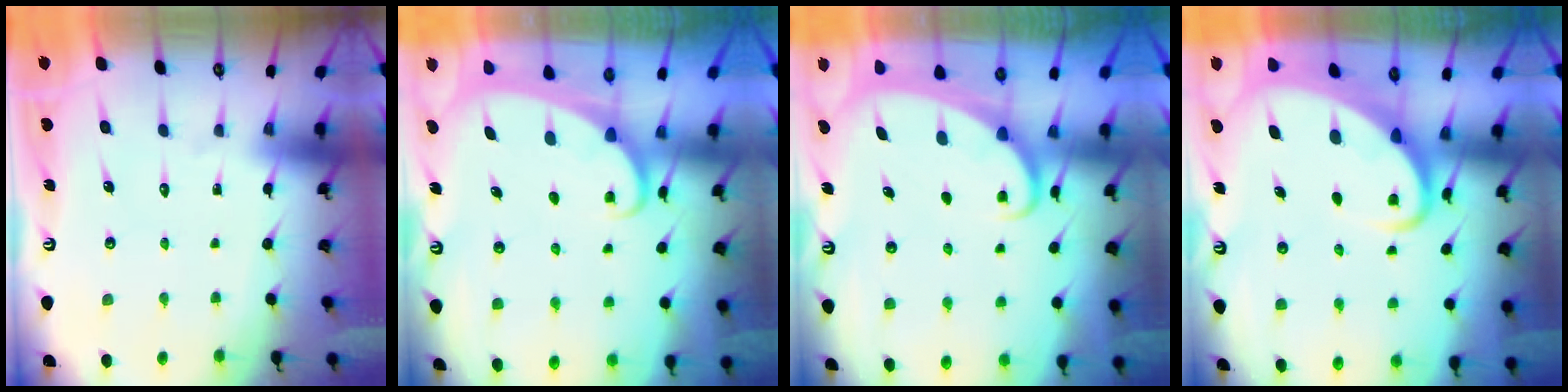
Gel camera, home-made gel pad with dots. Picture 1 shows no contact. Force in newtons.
{"total": 1.9, "press": 1.9, "slide": 0.1}
{"total": 2.4, "press": 2.3, "slide": 0.3}
{"total": 4.1, "press": 4.0, "slide": 0.4}